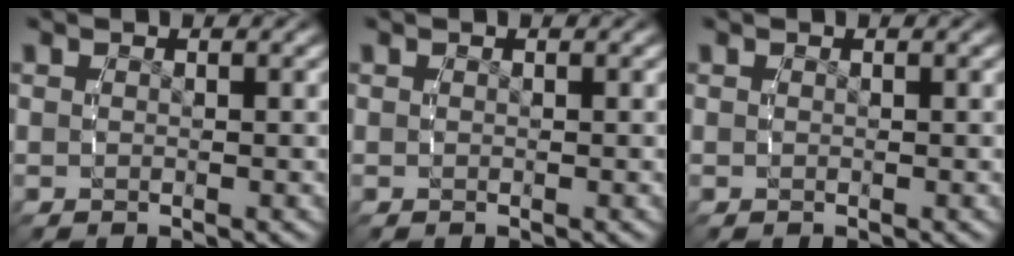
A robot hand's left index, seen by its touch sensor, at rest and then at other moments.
{"total": 0.0}
{"total": 0.0}